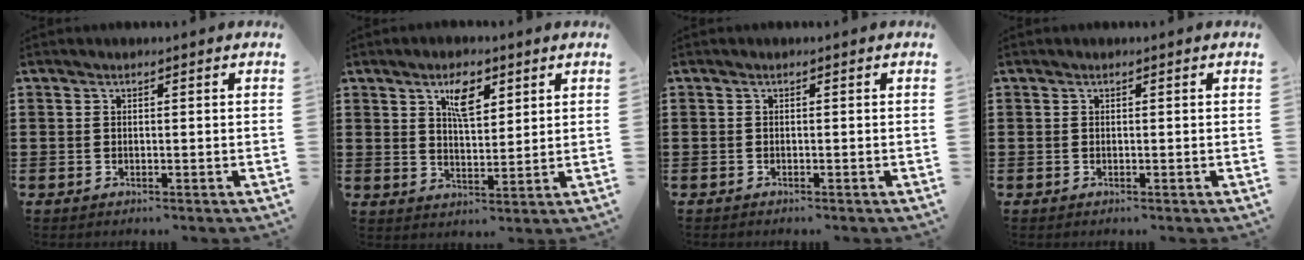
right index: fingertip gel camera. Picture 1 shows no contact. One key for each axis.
{"total": 5.5, "fx": 3.0, "fy": 2.2, "fz": 4.0, "tx": -0.072, "ty": 0.003, "tz": 0.049}
{"total": 0.5, "fx": -0.5, "fy": 0.0, "fz": -0.1, "tx": 0.002, "ty": -0.003, "tz": -0.011}
{"total": 0.0}